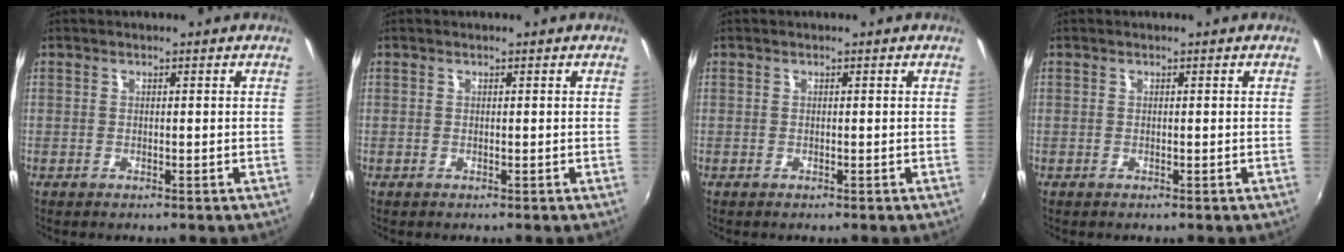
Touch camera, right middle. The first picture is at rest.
{"total": 0.0}
{"total": 0.0}
{"total": 0.0}